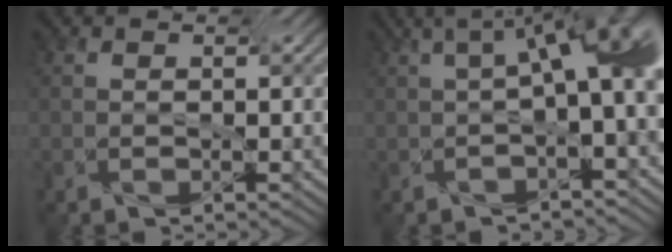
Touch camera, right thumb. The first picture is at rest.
{"total": 11.7, "force": [1.5, 3.7, 10.9], "torque": [-0.124, 0.051, 0.010]}